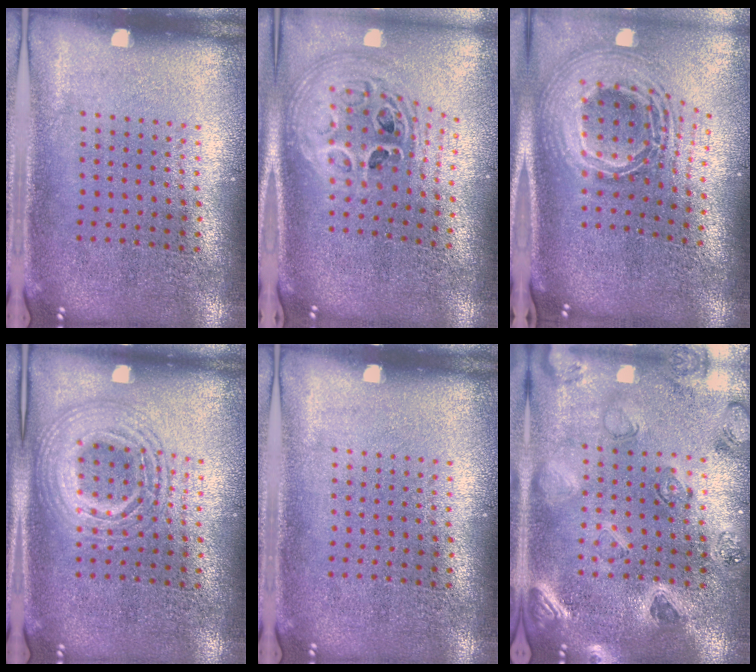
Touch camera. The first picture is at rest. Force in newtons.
{"total": 2.7, "press": 1.9, "slide": 1.9}
{"total": 2.9, "press": 2.0, "slide": 2.1}
{"total": 2.7, "press": 2.7, "slide": 0.4}
{"total": 0.0}
{"total": 1.1, "press": 1.1, "slide": 0.3}